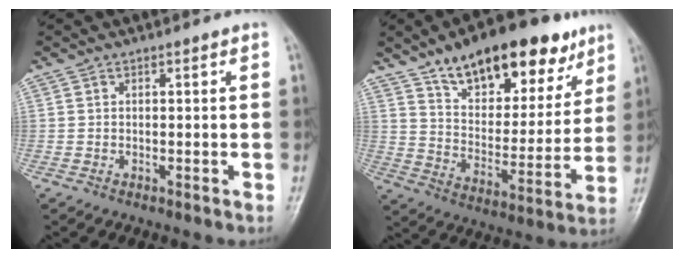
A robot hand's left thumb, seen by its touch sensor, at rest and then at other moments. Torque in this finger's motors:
{"motor_torque": [0.80, 0.78, 1.42, -1.35, 0.34]}